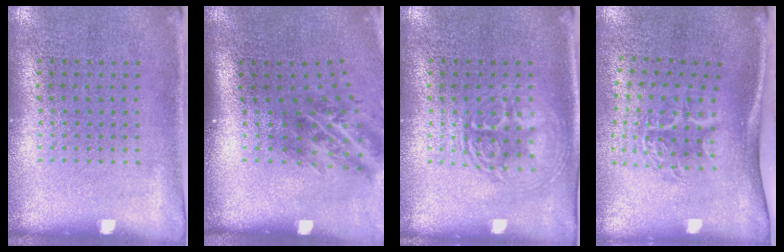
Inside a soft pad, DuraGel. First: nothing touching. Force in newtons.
{"total": 1.9, "press": 1.3, "slide": 1.5}
{"total": 1.7, "press": 1.7, "slide": 0.3}
{"total": 2.0, "press": 1.3, "slide": 1.5}